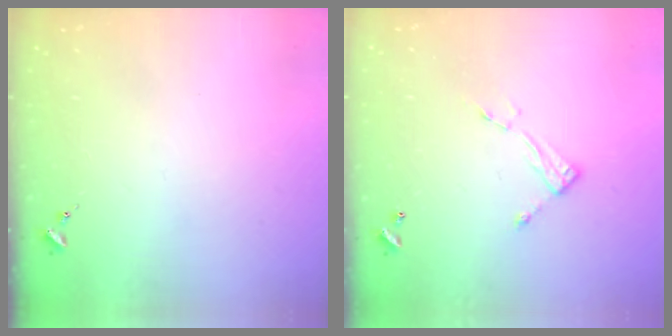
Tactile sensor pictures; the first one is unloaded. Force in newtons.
{"total": 6.4, "press": 6.4, "slide": 0.3}